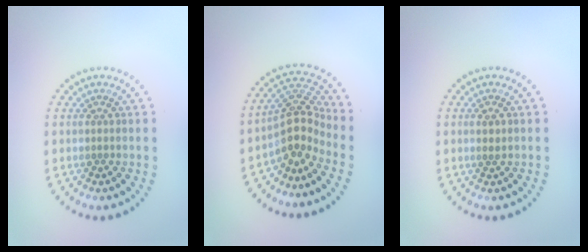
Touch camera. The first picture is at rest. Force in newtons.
{"total": 4.3, "press": 3.1, "slide": 2.9}
{"total": 0.7, "press": 0.6, "slide": 0.4}